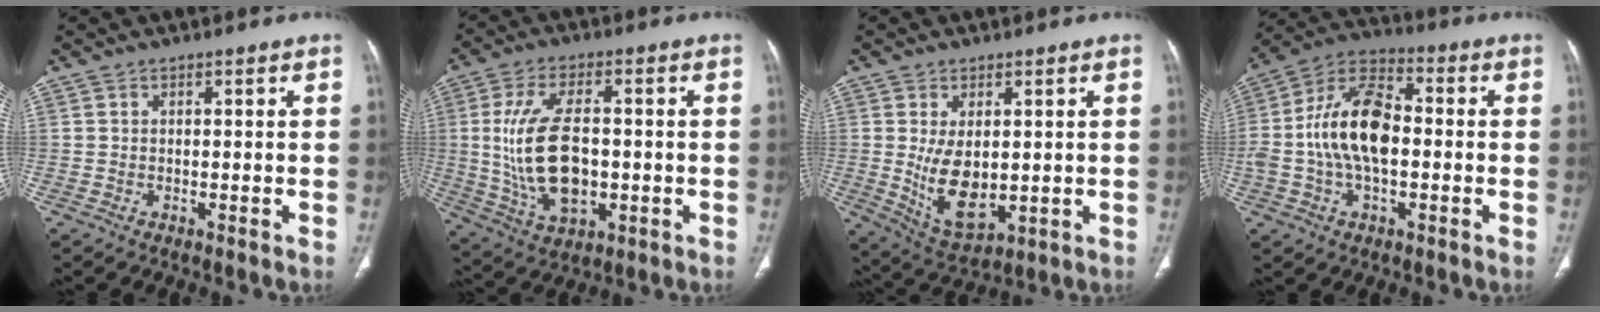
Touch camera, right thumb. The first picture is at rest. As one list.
[{"total": 15.2, "force": [-0.3, 8.0, 13.0], "torque": [-0.250, 0.000, 0.007]}, {"total": 9.6, "force": [0.2, 5.1, 8.2], "torque": [-0.134, -0.020, 0.025]}, {"total": 15.2, "force": [-0.8, 8.3, 12.7], "torque": [-0.242, 0.035, -0.023]}]